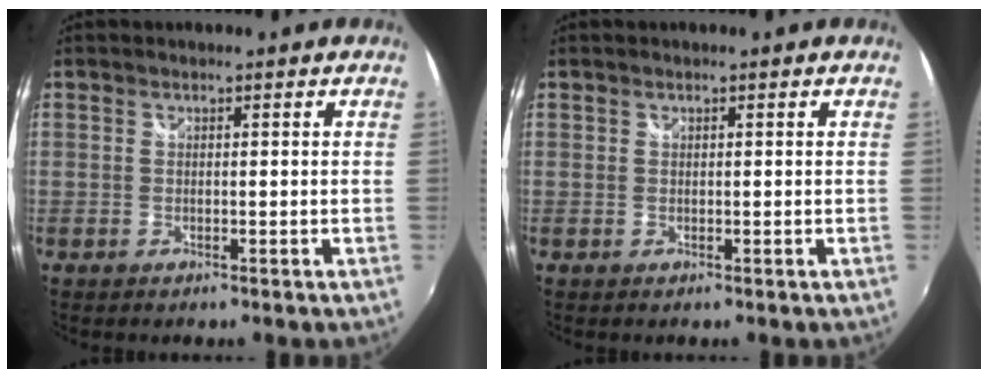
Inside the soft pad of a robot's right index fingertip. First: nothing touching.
{"total": 0.0}